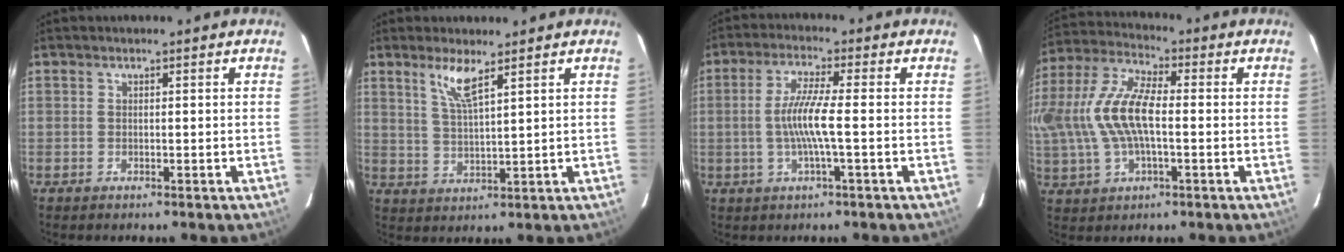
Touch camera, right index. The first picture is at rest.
{"total": 5.2, "force": [3.4, 0.5, 3.9], "torque": [-0.080, -0.004, 0.069]}
{"total": 6.9, "force": [-1.2, -0.2, 6.8], "torque": [-0.138, -0.001, -0.021]}
{"total": 15.8, "force": [-0.5, 6.9, 14.2], "torque": [-0.300, 0.011, -0.012]}